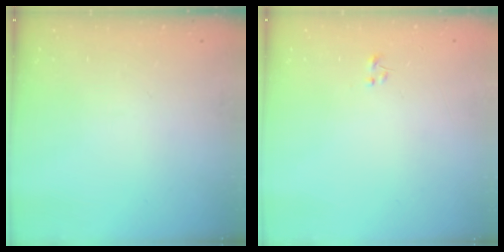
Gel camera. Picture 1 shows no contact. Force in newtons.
{"total": 0.0}